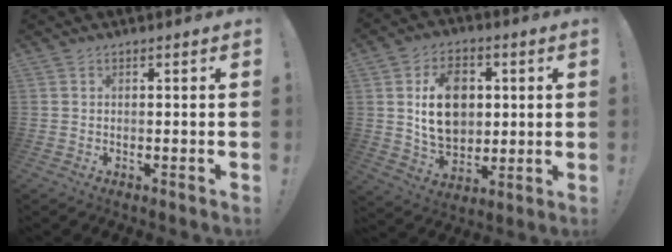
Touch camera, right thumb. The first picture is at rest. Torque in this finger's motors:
{"motor_torque": [1.58, 2.30, 0.53, -0.27, 0.10]}